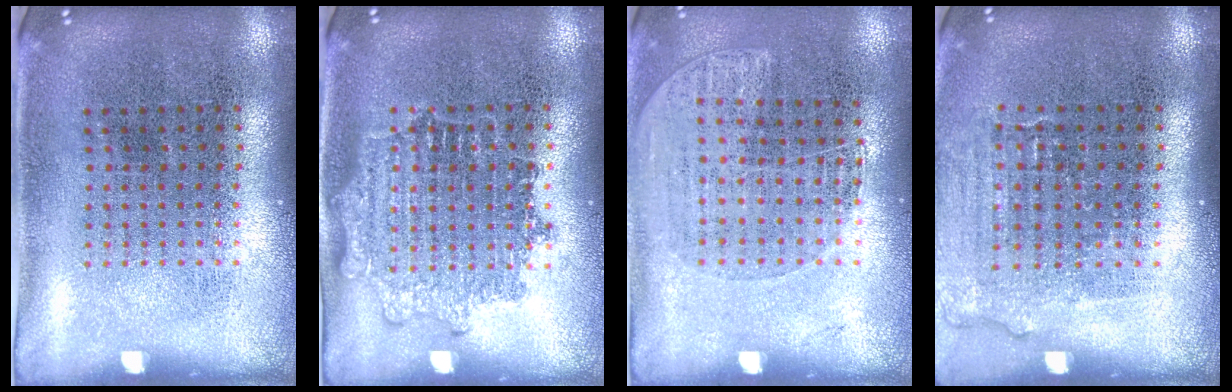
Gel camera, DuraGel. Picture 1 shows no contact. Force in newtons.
{"total": 1.2, "press": 1.2, "slide": 0.2}
{"total": 1.1, "press": 0.9, "slide": 0.6}
{"total": 1.1, "press": 1.1, "slide": 0.4}